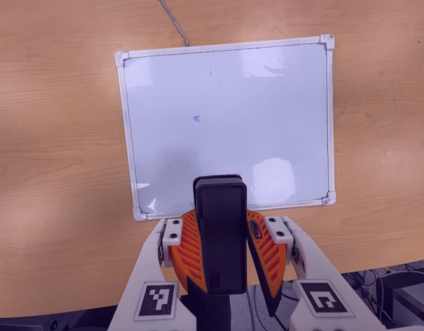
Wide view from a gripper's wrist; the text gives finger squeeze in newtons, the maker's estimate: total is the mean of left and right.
{"total": 9.7, "left": 9.7, "right": 9.7}